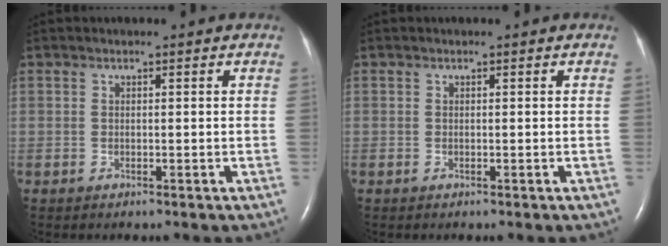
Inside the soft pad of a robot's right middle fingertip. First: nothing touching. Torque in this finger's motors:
{"motor_torque": [0.05, -0.11, 0.00, 0.00]}